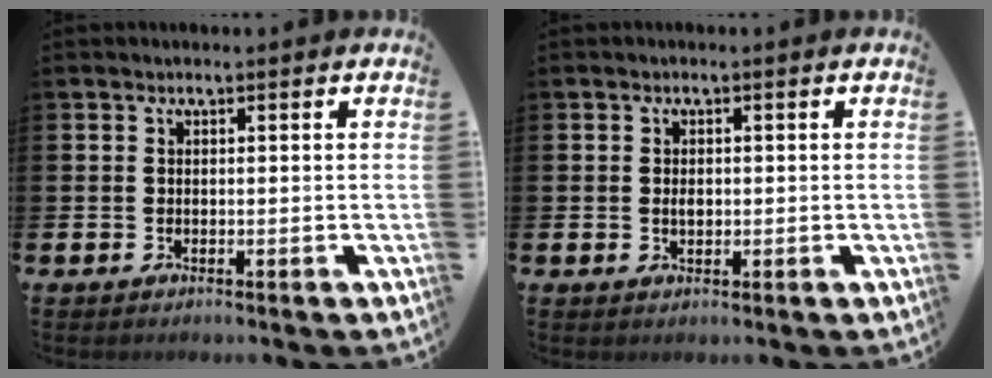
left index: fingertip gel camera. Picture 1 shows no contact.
{"total": 1.4, "force": [0.0, 0.9, 1.1], "torque": [-0.005, -0.001, -0.004]}